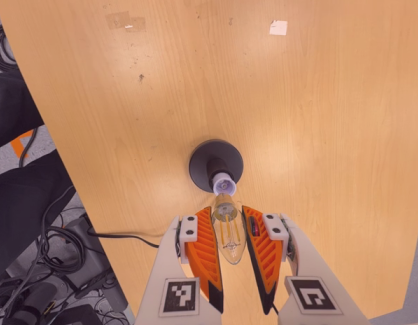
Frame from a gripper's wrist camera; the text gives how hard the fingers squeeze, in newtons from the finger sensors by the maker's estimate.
{"total": 15.6, "left": 17.7, "right": 13.5}